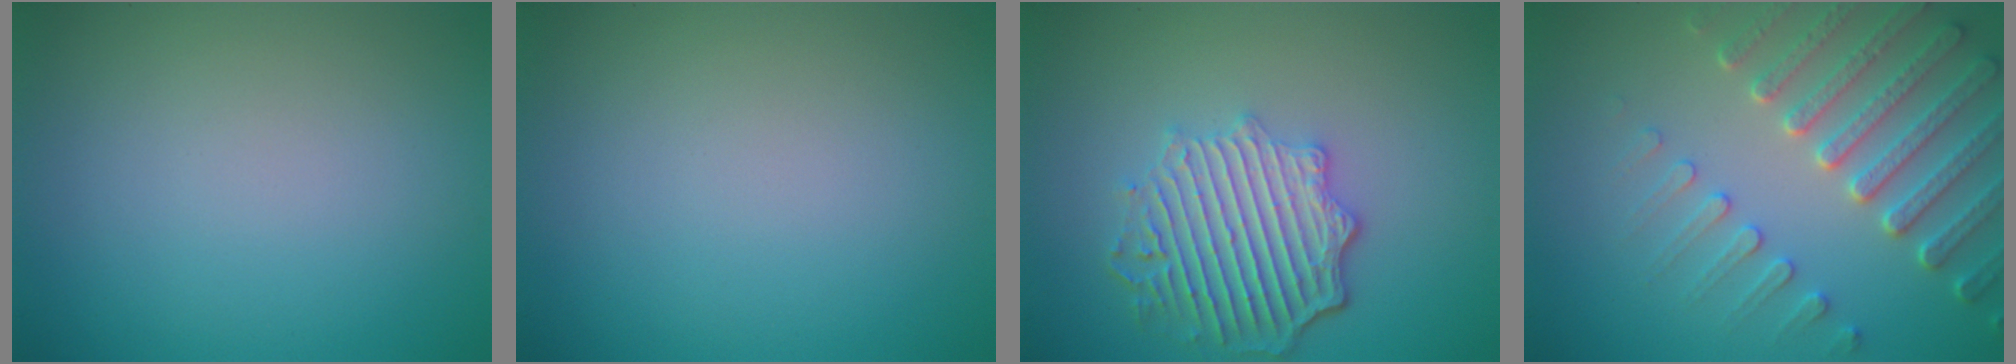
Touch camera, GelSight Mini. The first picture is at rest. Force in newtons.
{"total": 0.0}
{"total": 5.8, "press": 4.6, "slide": 3.6}
{"total": 5.4, "press": 4.8, "slide": 2.5}